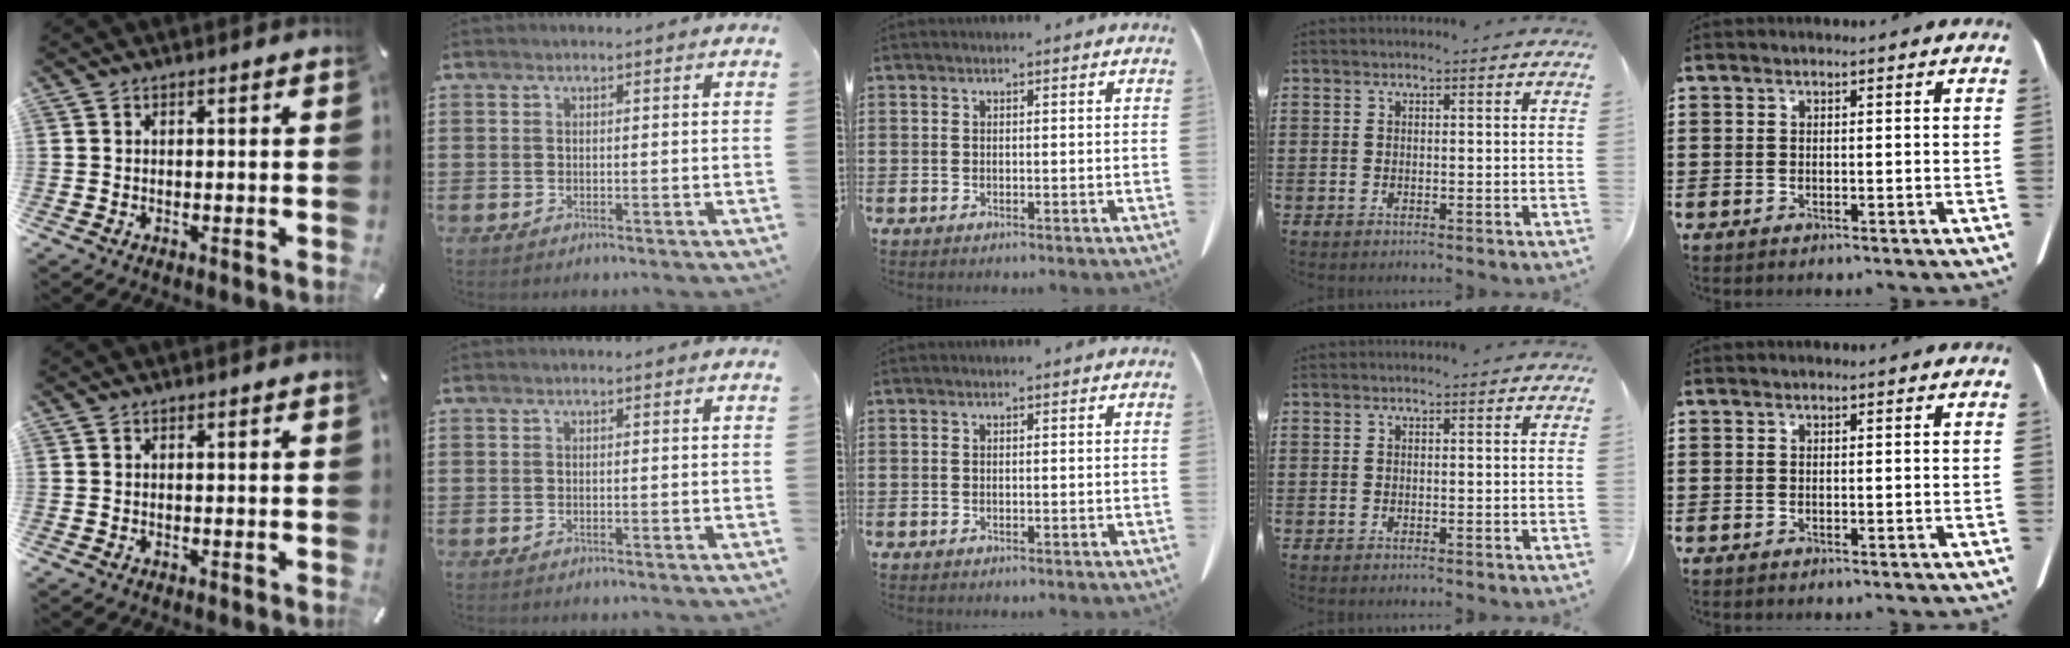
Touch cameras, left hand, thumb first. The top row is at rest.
{}